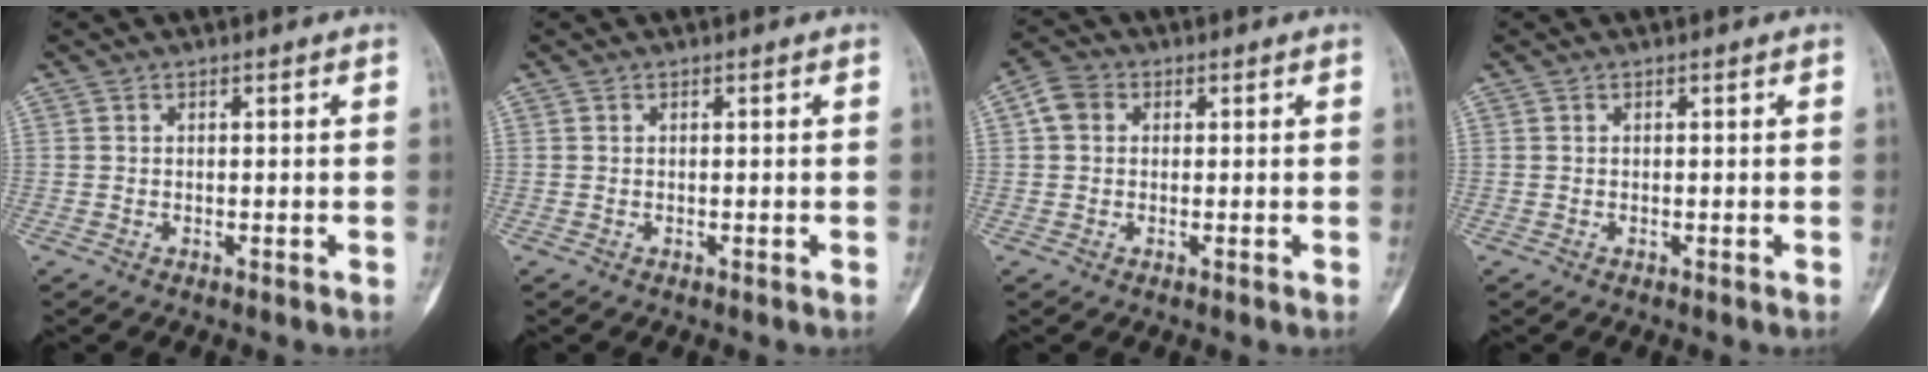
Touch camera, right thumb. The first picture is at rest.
{"total": 0.0}
{"total": 3.9, "force": [0.6, 3.3, 2.1], "torque": [-0.034, 0.011, 0.004]}
{"total": 0.0}